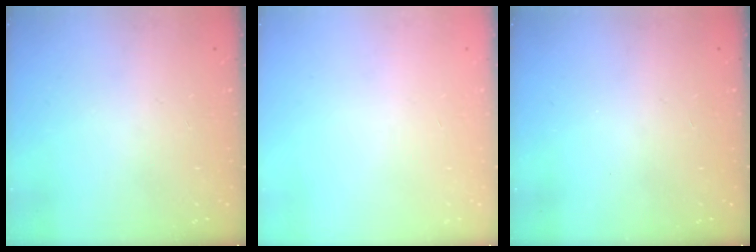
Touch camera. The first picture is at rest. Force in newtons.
{"total": 0.0}
{"total": 0.0}